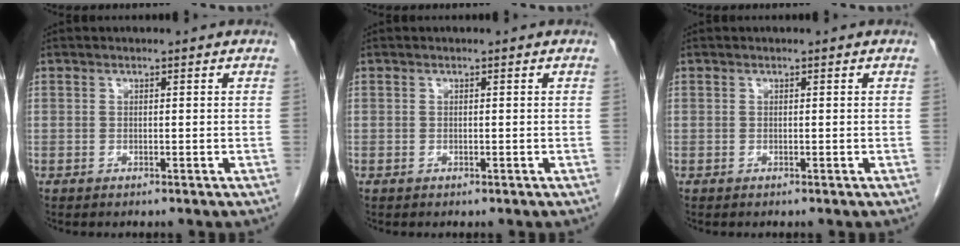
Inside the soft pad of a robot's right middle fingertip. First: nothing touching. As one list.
[{"total": 0.0}, {"total": 0.0}]